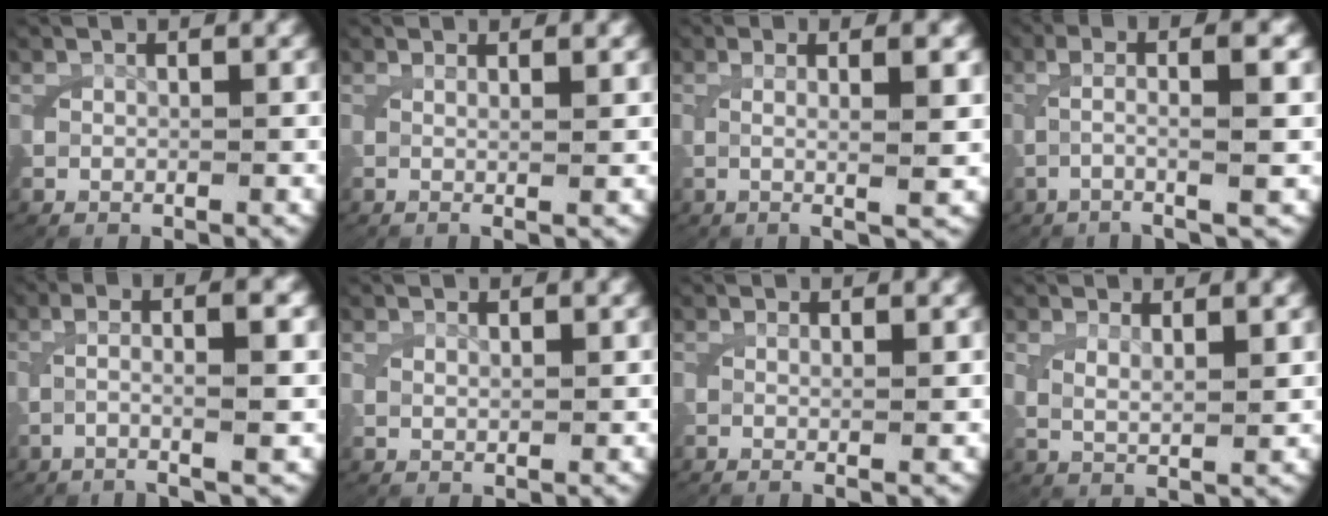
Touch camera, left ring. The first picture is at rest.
{"total": 1.7, "force": [0.6, -0.2, 1.6], "torque": [-0.035, -0.001, 0.008]}
{"total": 4.8, "force": [0.5, 0.8, 4.7], "torque": [-0.080, 0.006, 0.005]}
{"total": 5.5, "force": [0.3, 1.0, 5.4], "torque": [-0.097, 0.012, 0.000]}
{"total": 5.2, "force": [-0.1, 1.0, 5.1], "torque": [-0.093, 0.009, -0.006]}
{"total": 1.0, "force": [0.8, -0.1, 0.5], "torque": [-0.005, -0.001, 0.018]}
{"total": 1.4, "force": [0.4, -0.2, 1.4], "torque": [-0.032, -0.001, 0.003]}
{"total": 3.0, "force": [1.4, 1.2, 2.3], "torque": [-0.052, -0.009, 0.029]}